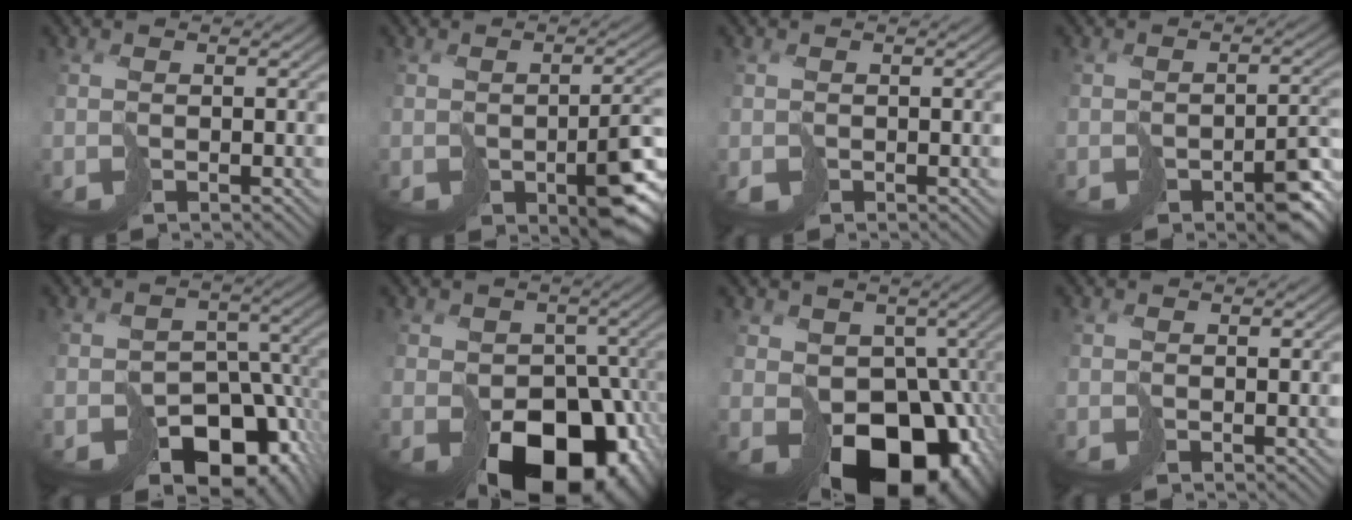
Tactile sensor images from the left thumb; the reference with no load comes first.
{"total": 7.8, "force": [-3.0, 3.1, 6.5], "torque": [-0.102, -0.019, -0.038]}
{"total": 1.1, "force": [-0.5, 0.8, 0.3], "torque": [-0.012, -0.006, -0.011]}
{"total": 6.3, "force": [-3.5, 2.5, 4.5], "torque": [-0.058, -0.011, -0.049]}
{"total": 16.6, "force": [-9.5, 10.9, 8.1], "torque": [-0.123, -0.036, -0.112]}
{"total": 17.2, "force": [-7.1, 11.5, 10.6], "torque": [-0.164, -0.033, -0.096]}
{"total": 18.7, "force": [-5.6, 13.7, 11.5], "torque": [-0.176, -0.047, -0.067]}
{"total": 0.7, "force": [0.4, 0.4, 0.4], "torque": [-0.006, 0.001, 0.006]}